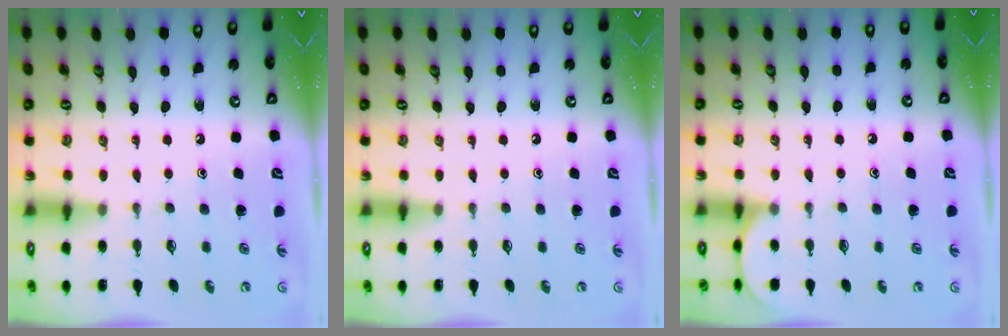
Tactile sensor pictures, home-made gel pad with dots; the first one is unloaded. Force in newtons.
{"total": 0.0}
{"total": 4.7, "press": 4.6, "slide": 0.6}